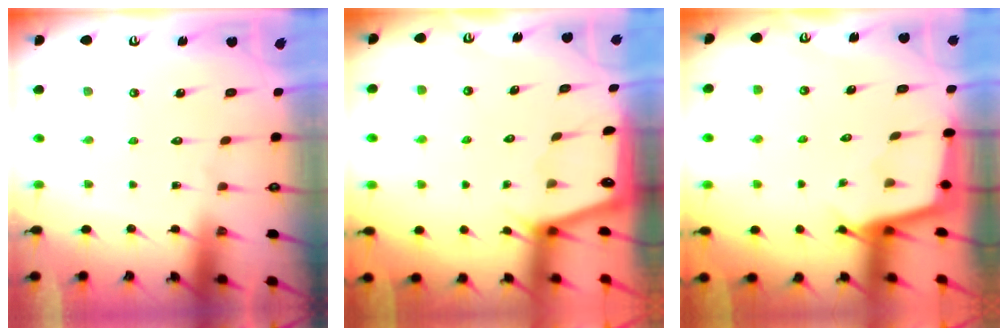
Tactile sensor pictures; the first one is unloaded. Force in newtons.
{"total": 1.3, "press": 1.3, "slide": 0.3}
{"total": 2.3, "press": 2.3, "slide": 0.2}